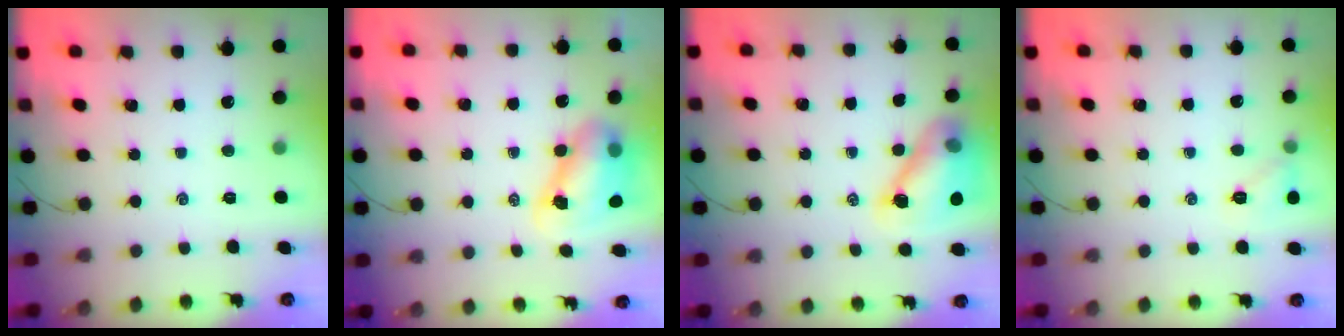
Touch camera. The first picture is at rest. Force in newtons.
{"total": 8.9, "press": 8.6, "slide": 2.0}
{"total": 13.0, "press": 12.4, "slide": 3.8}
{"total": 6.5, "press": 6.2, "slide": 1.7}